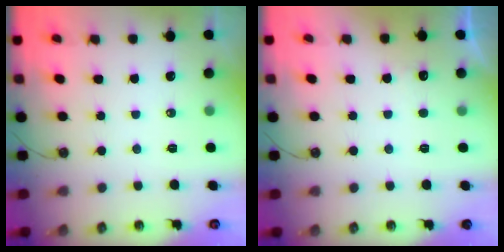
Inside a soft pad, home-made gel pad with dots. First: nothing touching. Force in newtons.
{"total": 2.8, "press": 2.6, "slide": 1.0}